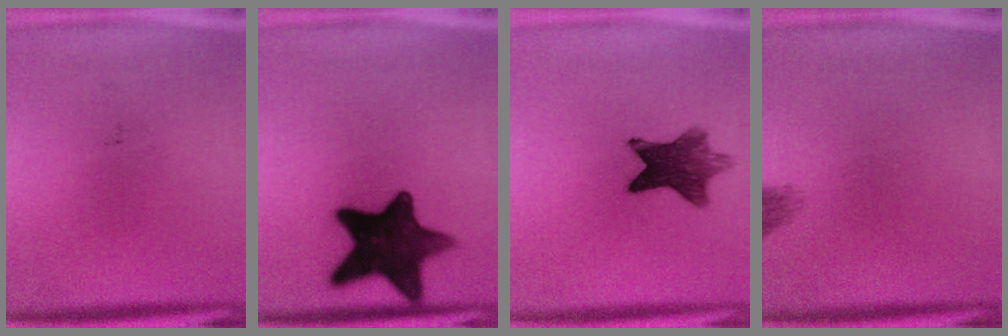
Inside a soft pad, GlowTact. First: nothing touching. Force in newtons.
{"total": 15.5}
{"total": 9.3}
{"total": 1.3}